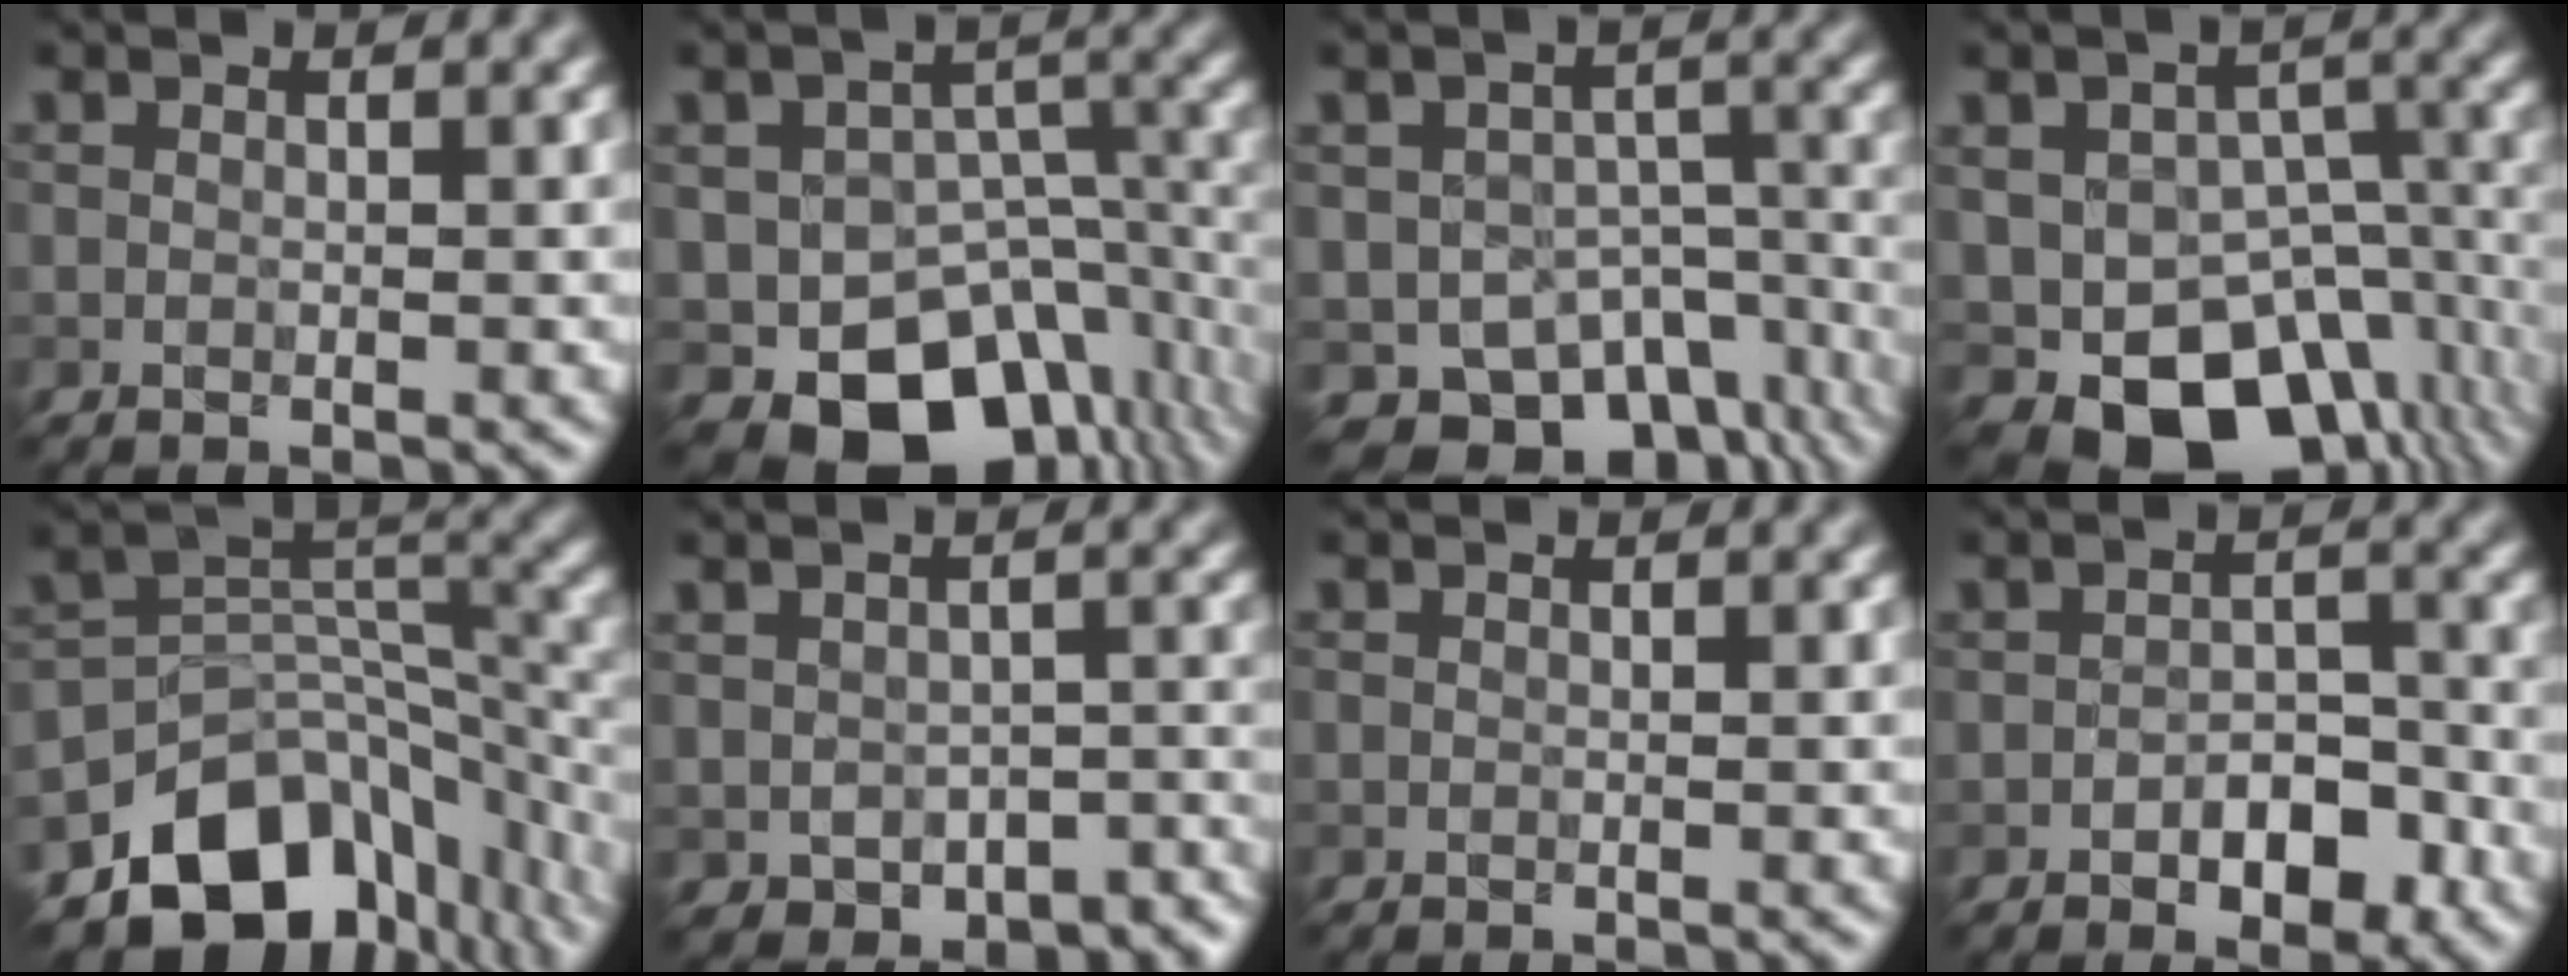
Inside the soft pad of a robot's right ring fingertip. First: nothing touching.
{"total": 9.8, "force": [-5.3, 6.7, 4.8], "torque": [-0.058, -0.029, -0.073]}
{"total": 8.2, "force": [-5.2, 5.4, 3.1], "torque": [-0.034, -0.030, -0.061]}
{"total": 11.0, "force": [-5.4, 7.4, 6.0], "torque": [-0.087, -0.020, -0.075]}
{"total": 12.3, "force": [-7.6, 7.7, 5.7], "torque": [-0.097, -0.009, -0.117]}
{"total": 5.0, "force": [-3.1, 3.1, 2.3], "torque": [-0.029, -0.022, -0.029]}
{"total": 0.0}
{"total": 3.7, "force": [-2.3, 2.0, 2.2], "torque": [-0.027, 0.005, -0.029]}